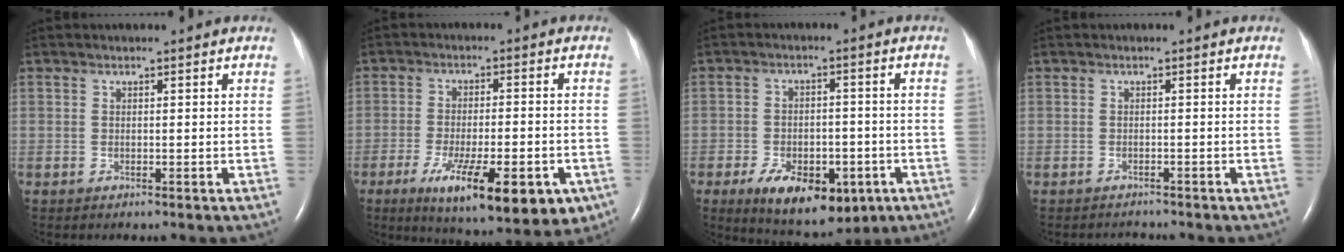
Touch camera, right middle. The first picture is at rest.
{"total": 16.1, "force": [-8.0, 4.4, 13.3], "torque": [-0.172, -0.024, -0.111]}
{"total": 12.4, "force": [-6.2, 6.4, 8.6], "torque": [-0.134, -0.007, -0.085]}
{"total": 1.4, "force": [-1.3, 0.2, -0.3], "torque": [0.002, -0.005, -0.018]}